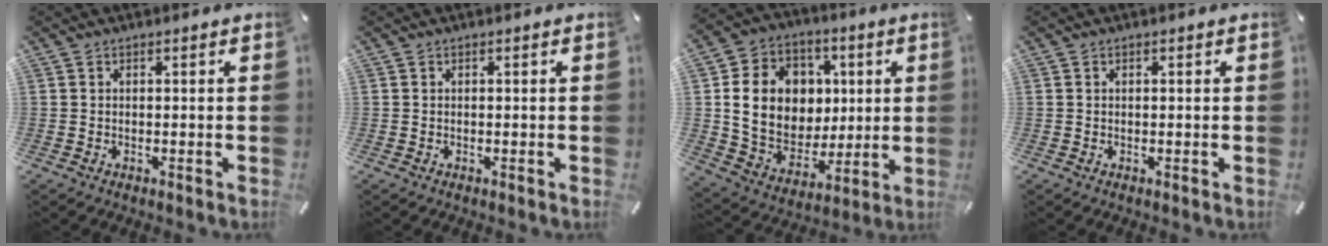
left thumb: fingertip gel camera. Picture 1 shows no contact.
{"total": 0.0}
{"total": 16.7, "force": [3.1, 14.5, 7.7], "torque": [-0.135, -0.005, 0.073]}
{"total": 0.0}